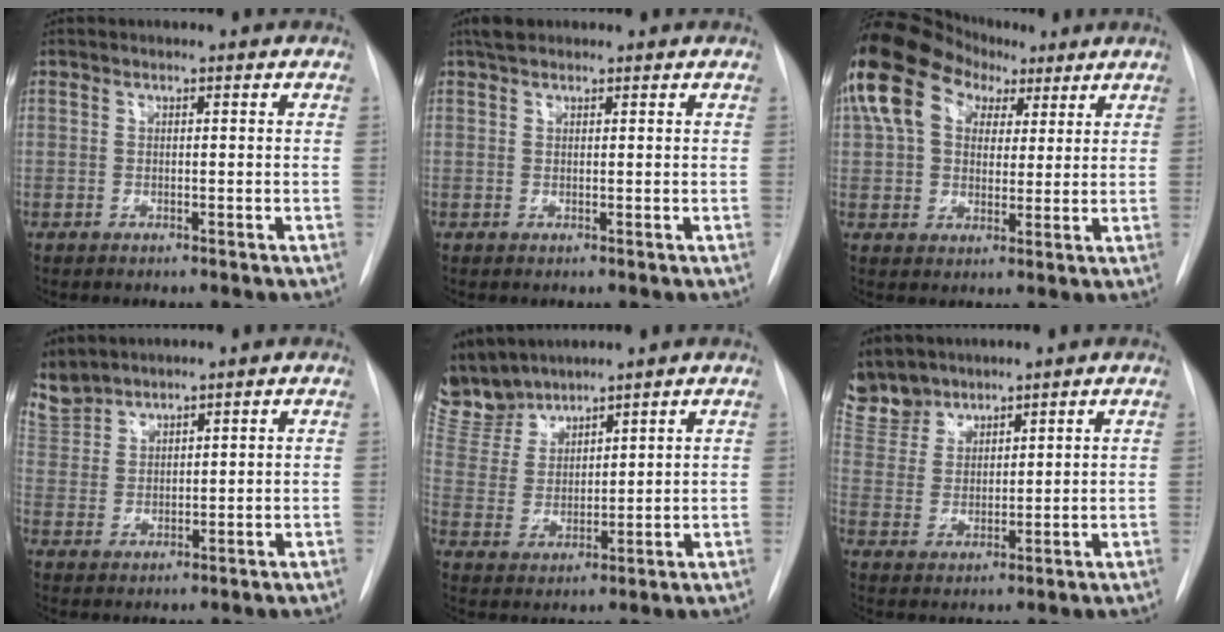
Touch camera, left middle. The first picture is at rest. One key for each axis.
{"total": 2.2, "fx": 1.7, "fy": 0.9, "fz": 0.9, "tx": -0.017, "ty": 0.013, "tz": 0.028}
{"total": 16.0, "fx": 7.8, "fy": 10.8, "fz": 8.9, "tx": -0.193, "ty": 0.066, "tz": 0.135}
{"total": 7.3, "fx": 6.8, "fy": 2.3, "fz": 0.7, "tx": -0.025, "ty": 0.011, "tz": 0.151}
{"total": 9.1, "fx": 8.6, "fy": 2.3, "fz": 1.4, "tx": -0.049, "ty": 0.008, "tz": 0.192}
{"total": 9.4, "fx": 8.2, "fy": 4.5, "fz": 1.2, "tx": -0.036, "ty": 0.008, "tz": 0.176}